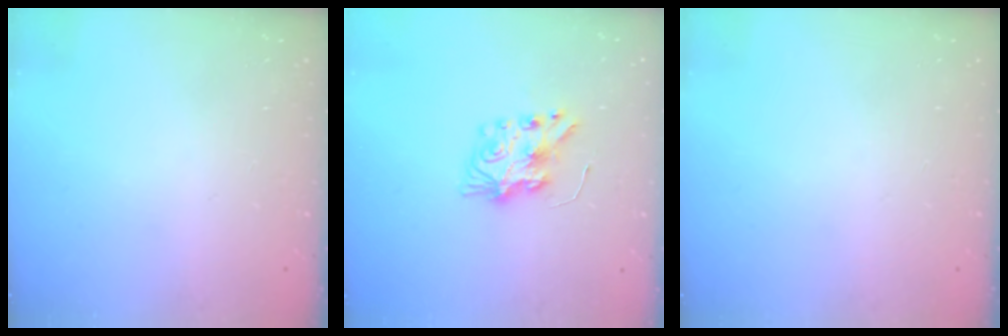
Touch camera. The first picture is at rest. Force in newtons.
{"total": 7.7, "press": 7.7, "slide": 0.3}
{"total": 0.0}